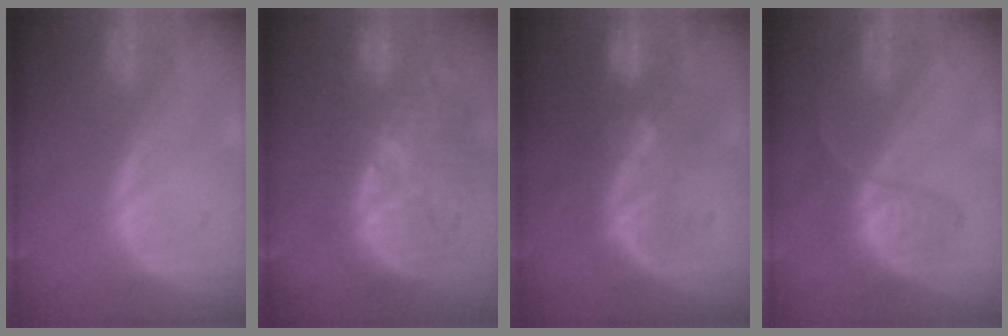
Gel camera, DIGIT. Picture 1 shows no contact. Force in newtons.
{"total": 12.8, "press": 12.1, "slide": 4.2}
{"total": 10.0, "press": 8.5, "slide": 5.3}
{"total": 6.4, "press": 6.0, "slide": 2.2}